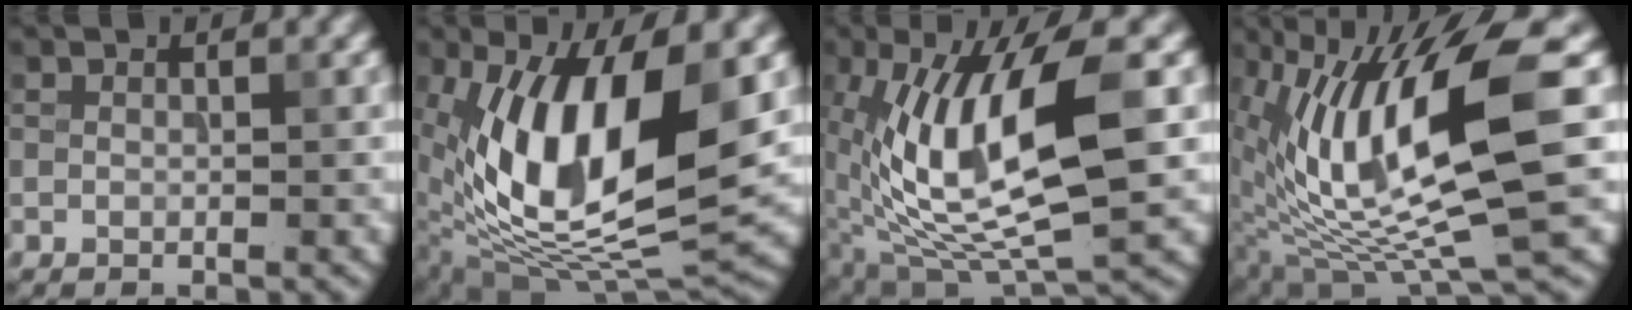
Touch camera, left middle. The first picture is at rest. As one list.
[{"total": 14.2, "force": [1.5, 6.0, 12.8], "torque": [-0.231, -0.005, 0.020]}, {"total": 12.3, "force": [0.3, 4.4, 11.4], "torque": [-0.209, 0.009, 0.000]}, {"total": 13.0, "force": [1.1, 3.2, 12.6], "torque": [-0.236, -0.006, 0.023]}]